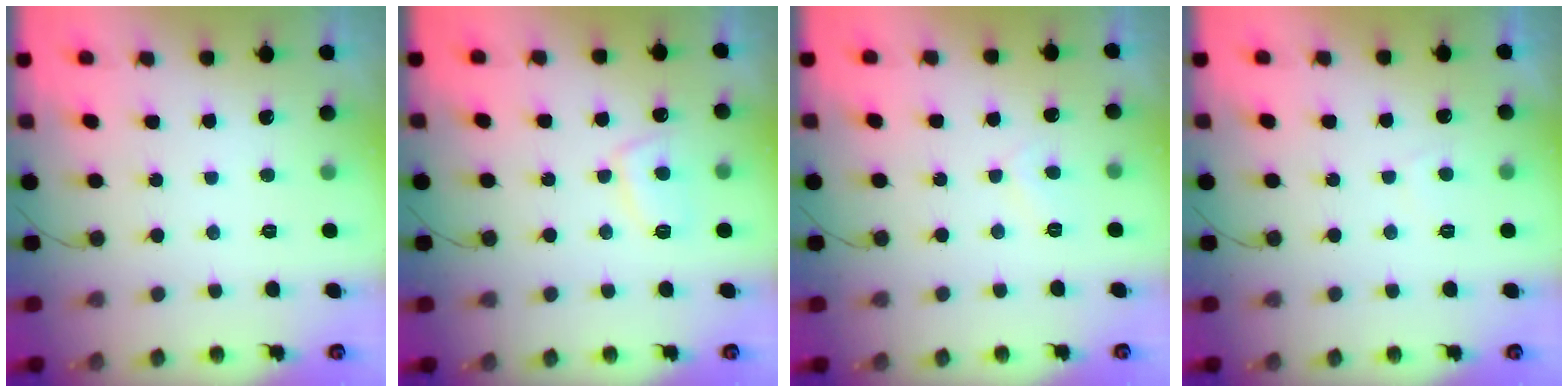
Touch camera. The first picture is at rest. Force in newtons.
{"total": 5.9, "press": 5.8, "slide": 0.9}
{"total": 3.7, "press": 3.6, "slide": 0.6}
{"total": 0.5, "press": 0.2, "slide": 0.5}